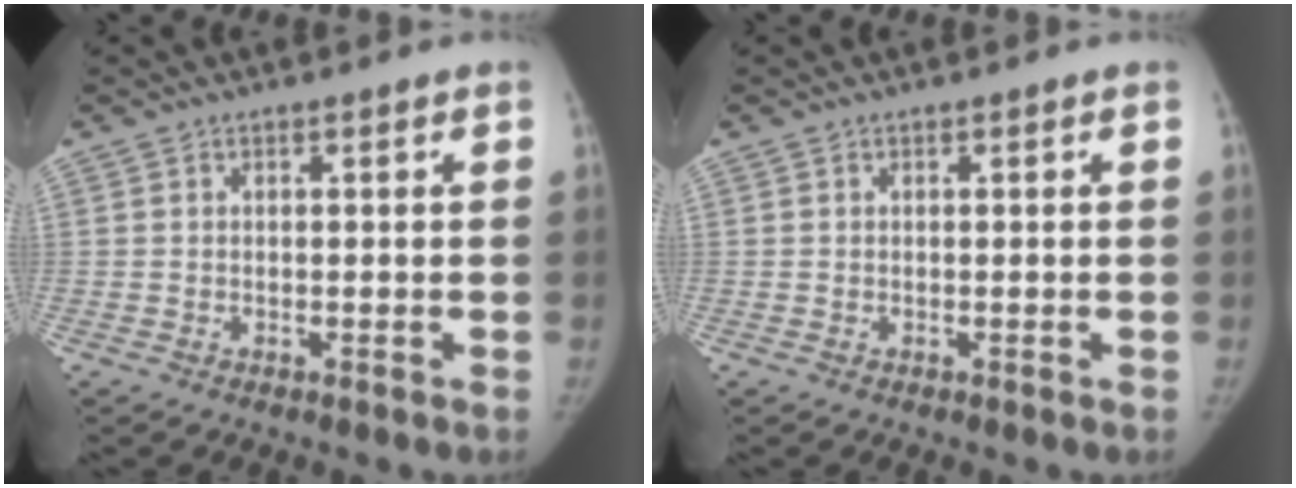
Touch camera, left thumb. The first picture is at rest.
{"total": 0.0}